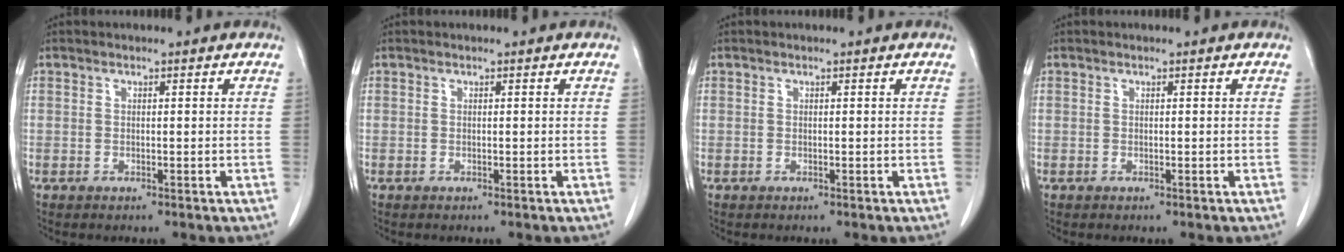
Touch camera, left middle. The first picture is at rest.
{"total": 0.0}
{"total": 0.0}
{"total": 0.0}